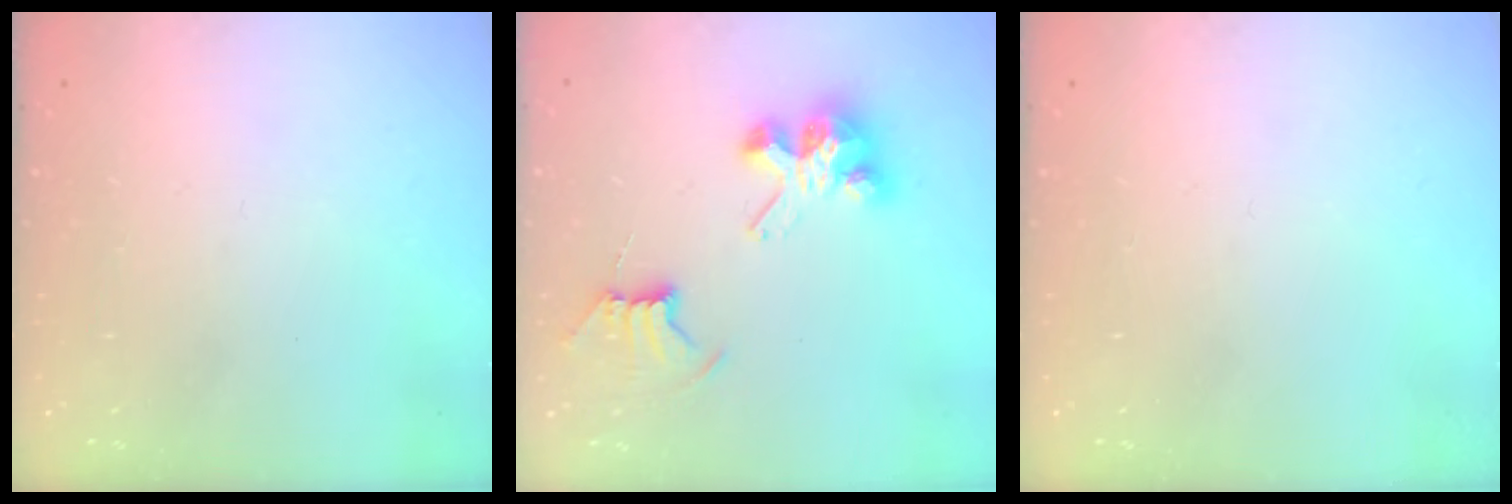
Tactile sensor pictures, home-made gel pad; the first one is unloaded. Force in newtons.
{"total": 7.7, "press": 7.7, "slide": 0.3}
{"total": 0.0}